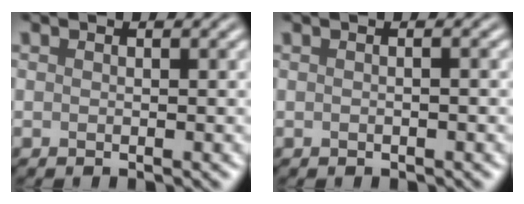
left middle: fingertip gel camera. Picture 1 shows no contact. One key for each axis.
{"total": 2.6, "fx": 0.7, "fy": 1.5, "fz": 2.0, "tx": -0.014, "ty": 0.017, "tz": -0.017}